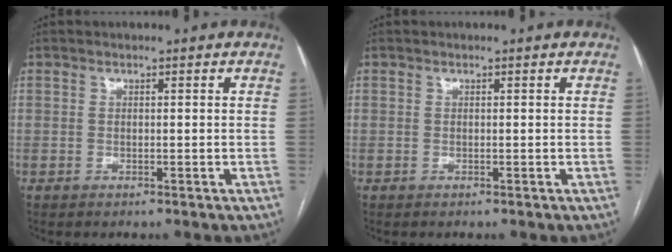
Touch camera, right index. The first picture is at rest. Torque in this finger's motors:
{"motor_torque": [0.00, 0.00, 0.00, 0.01]}